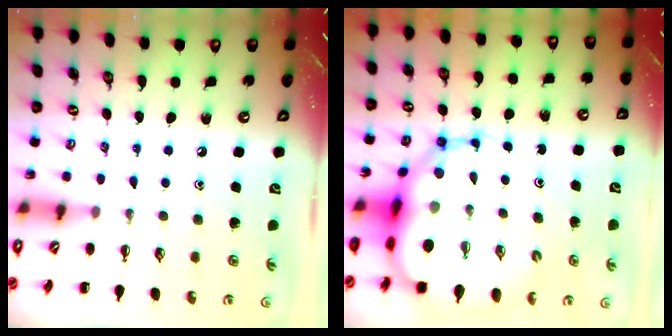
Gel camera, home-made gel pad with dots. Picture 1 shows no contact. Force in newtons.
{"total": 14.3, "press": 13.8, "slide": 4.0}